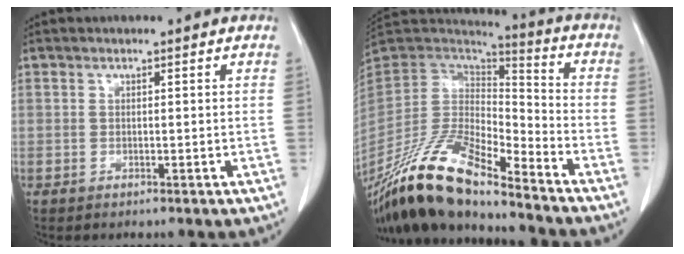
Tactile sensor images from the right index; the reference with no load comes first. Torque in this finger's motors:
{"motor_torque": [0.28, -0.27, -0.17, -0.18]}